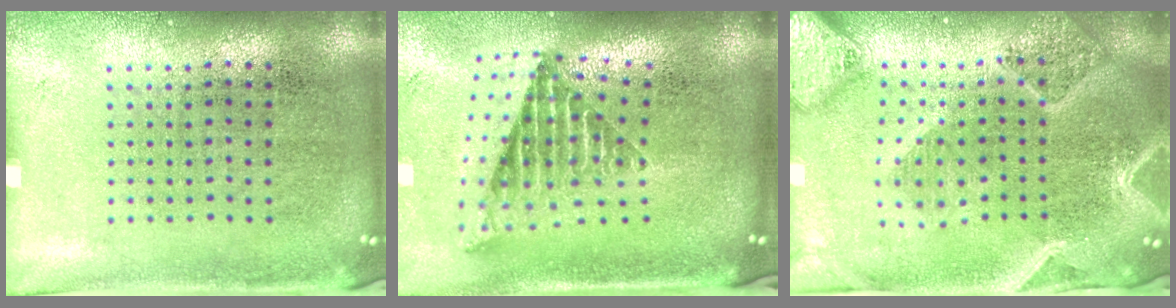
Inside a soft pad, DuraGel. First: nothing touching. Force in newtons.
{"total": 2.5, "press": 1.7, "slide": 1.9}
{"total": 3.0, "press": 2.6, "slide": 1.5}